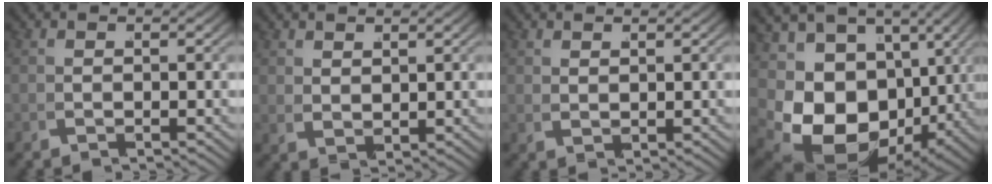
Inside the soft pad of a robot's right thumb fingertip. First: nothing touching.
{"total": 2.2, "force": [1.9, 0.5, 1.0], "torque": [-0.013, -0.006, 0.048]}
{"total": 1.6, "force": [1.4, 0.1, 0.7], "torque": [-0.008, -0.002, 0.036]}
{"total": 15.6, "force": [-1.0, 11.6, 10.4], "torque": [-0.213, -0.078, 0.013]}